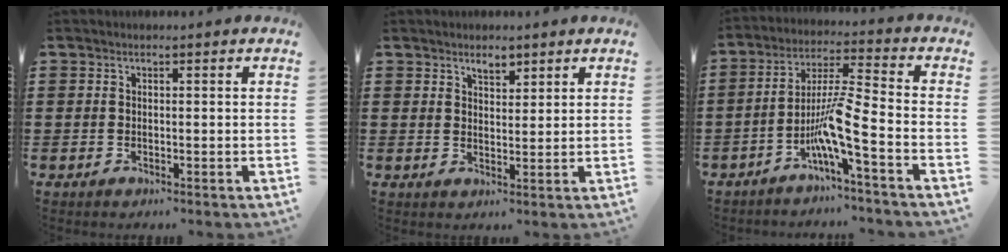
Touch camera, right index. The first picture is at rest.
{"total": 2.3, "force": [1.8, 1.0, 1.0], "torque": [-0.015, 0.000, 0.032]}
{"total": 7.9, "force": [-4.3, -0.2, 6.6], "torque": [-0.143, -0.016, -0.088]}